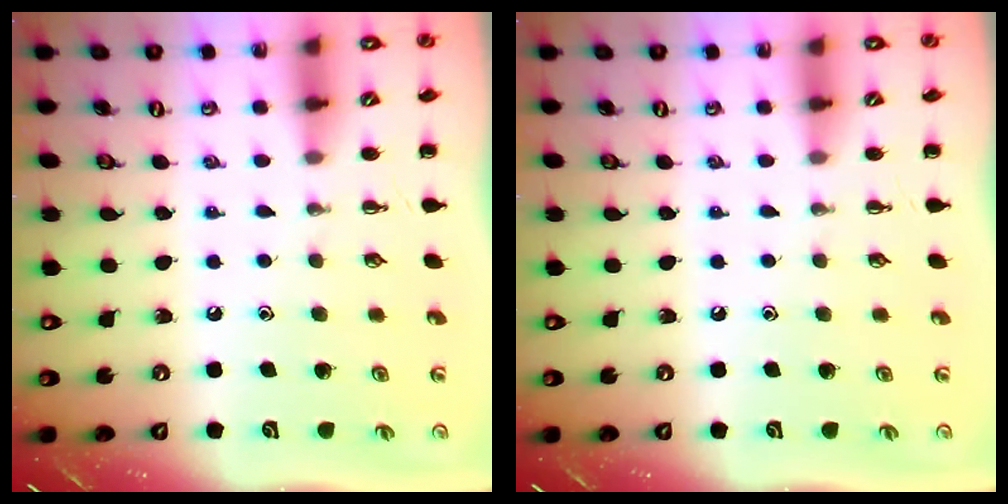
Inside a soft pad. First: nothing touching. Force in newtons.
{"total": 0.0}